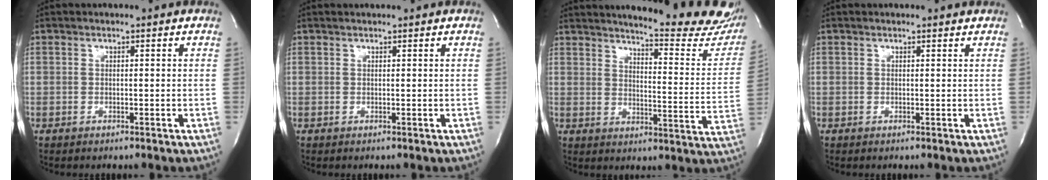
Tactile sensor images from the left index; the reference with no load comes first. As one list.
[{"total": 0.9, "force": [0.8, 0.0, 0.3], "torque": [-0.007, 0.010, 0.018]}, {"total": 22.7, "force": [20.4, 2.6, 9.6], "torque": [-0.130, -0.095, 0.235]}, {"total": 1.6, "force": [1.6, 0.2, 0.1], "torque": [-0.011, 0.004, 0.014]}]